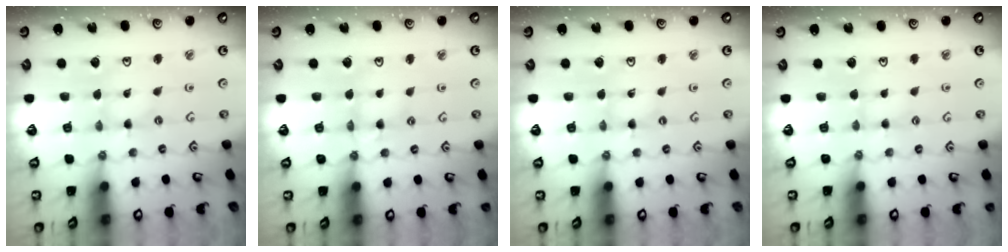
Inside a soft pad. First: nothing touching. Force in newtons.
{"total": 2.4, "press": 2.4, "slide": 0.3}
{"total": 0.0}
{"total": 2.4, "press": 2.3, "slide": 0.3}